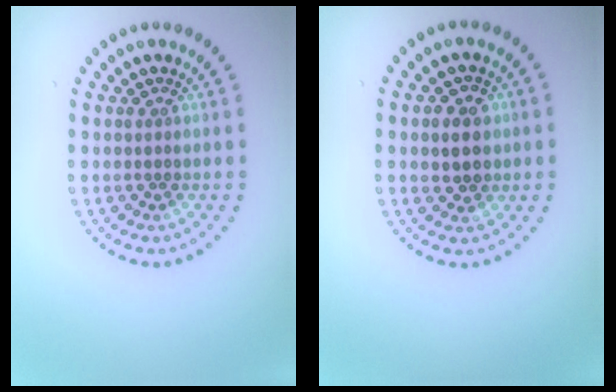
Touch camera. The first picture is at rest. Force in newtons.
{"total": 2.8, "press": 2.8, "slide": 0.6}